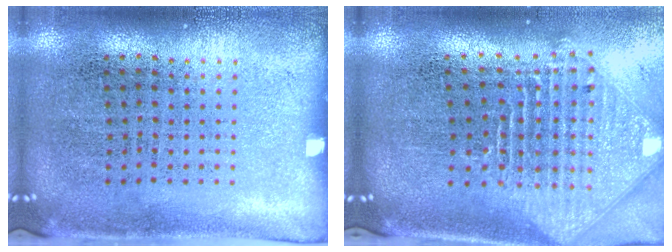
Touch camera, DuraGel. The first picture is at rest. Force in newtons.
{"total": 2.5, "press": 1.9, "slide": 1.7}